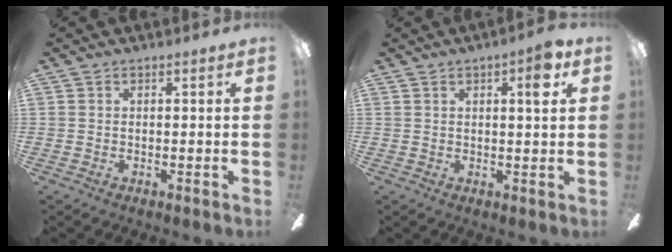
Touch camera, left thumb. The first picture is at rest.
{"total": 4.6, "force": [2.4, 0.9, 3.8], "torque": [-0.049, -0.009, 0.031]}